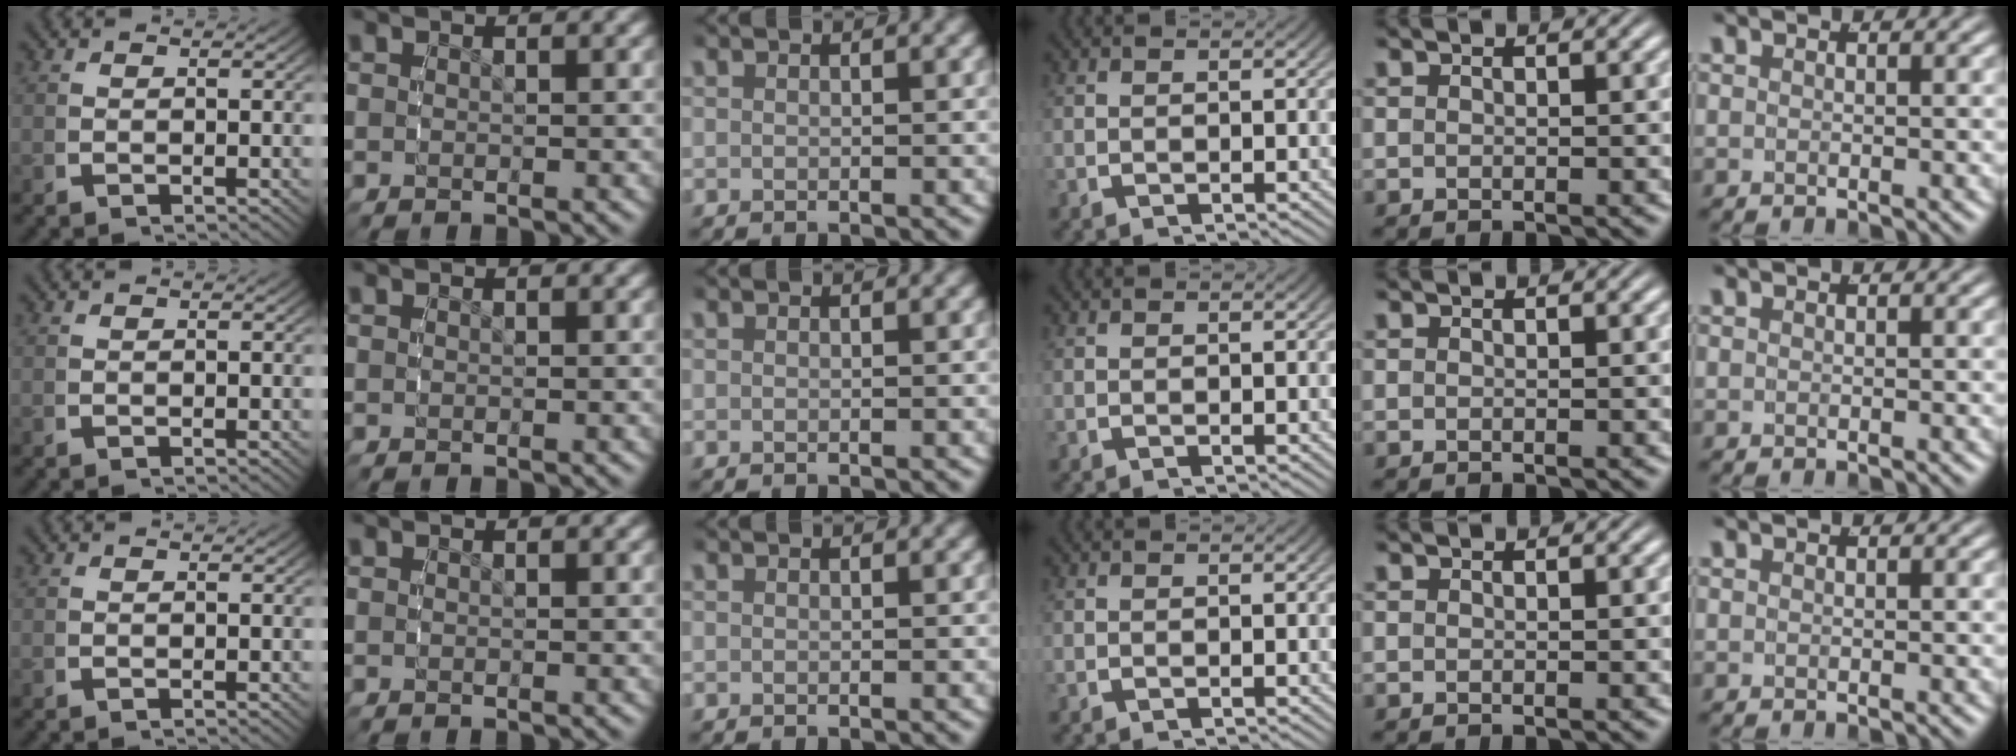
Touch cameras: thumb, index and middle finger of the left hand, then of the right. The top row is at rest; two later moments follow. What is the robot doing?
{"motion": "reach", "object": "photo album"}